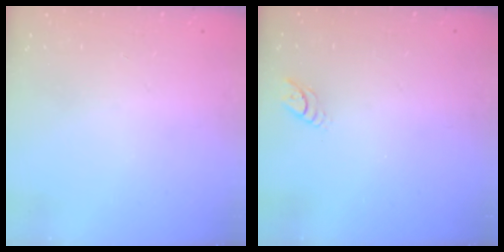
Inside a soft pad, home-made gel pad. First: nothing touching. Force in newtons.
{"total": 3.9, "press": 3.9, "slide": 0.1}